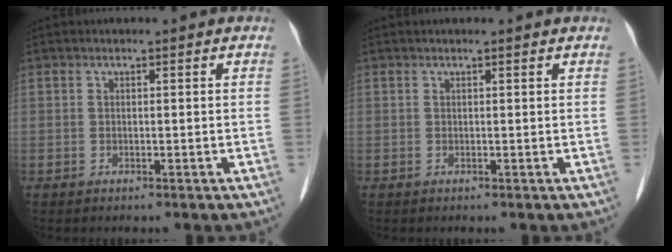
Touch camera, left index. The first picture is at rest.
{"total": 1.8, "force": [1.6, 0.2, 0.8], "torque": [-0.012, 0.013, 0.018]}